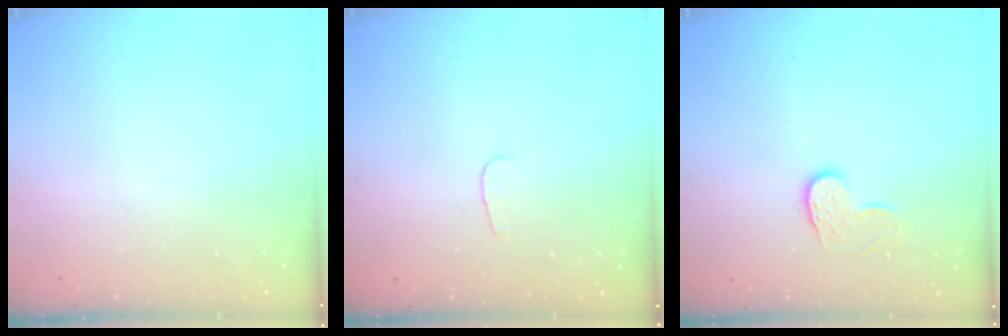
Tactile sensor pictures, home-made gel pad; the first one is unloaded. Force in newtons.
{"total": 2.9, "press": 2.8, "slide": 0.3}
{"total": 6.6, "press": 6.6, "slide": 0.3}